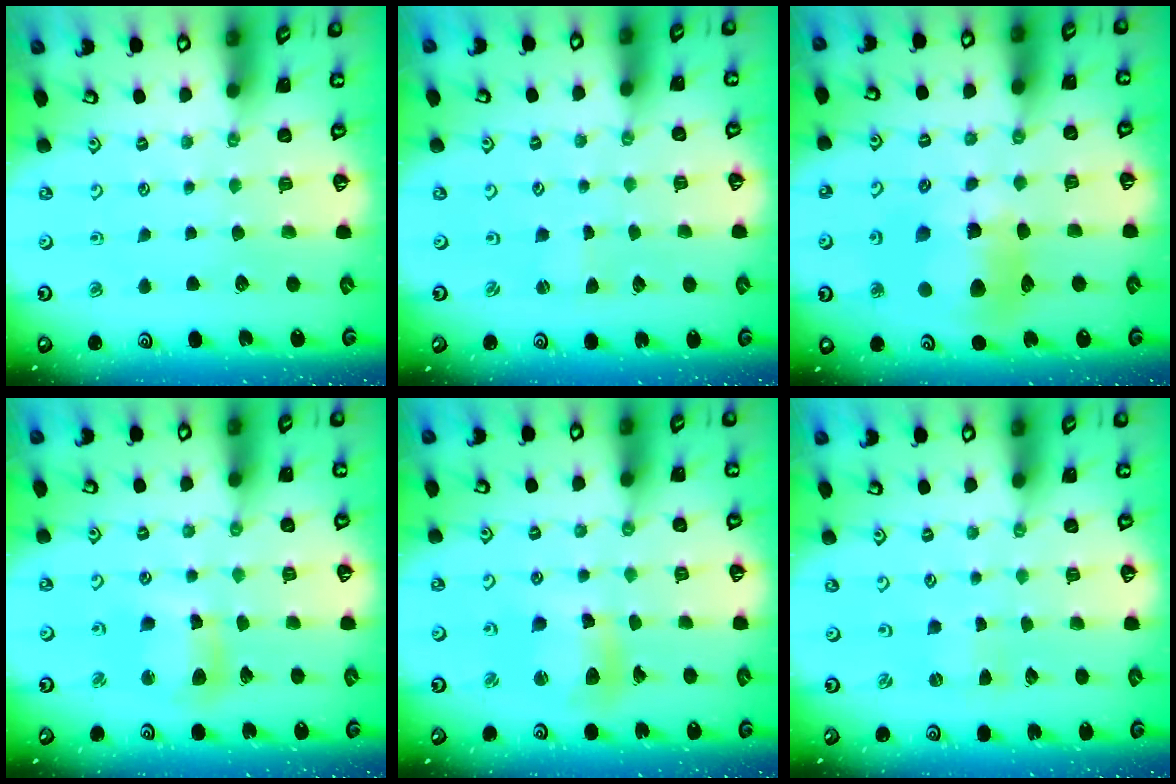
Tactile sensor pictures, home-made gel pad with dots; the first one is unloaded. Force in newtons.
{"total": 0.0}
{"total": 13.9, "press": 13.8, "slide": 2.1}
{"total": 9.0, "press": 8.9, "slide": 1.3}
{"total": 10.8, "press": 10.7, "slide": 1.5}
{"total": 0.5, "press": 0.4, "slide": 0.3}